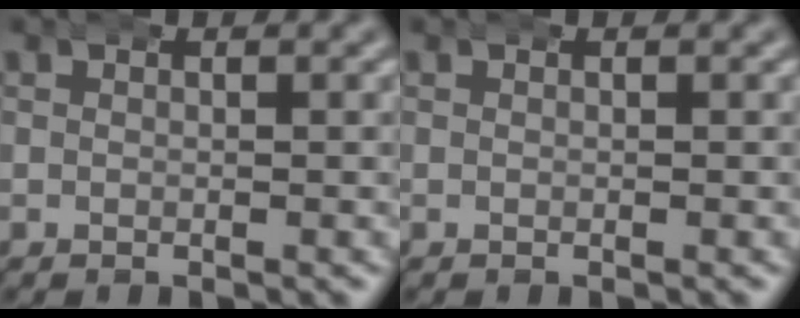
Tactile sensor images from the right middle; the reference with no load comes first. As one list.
[{"total": 0.0}]